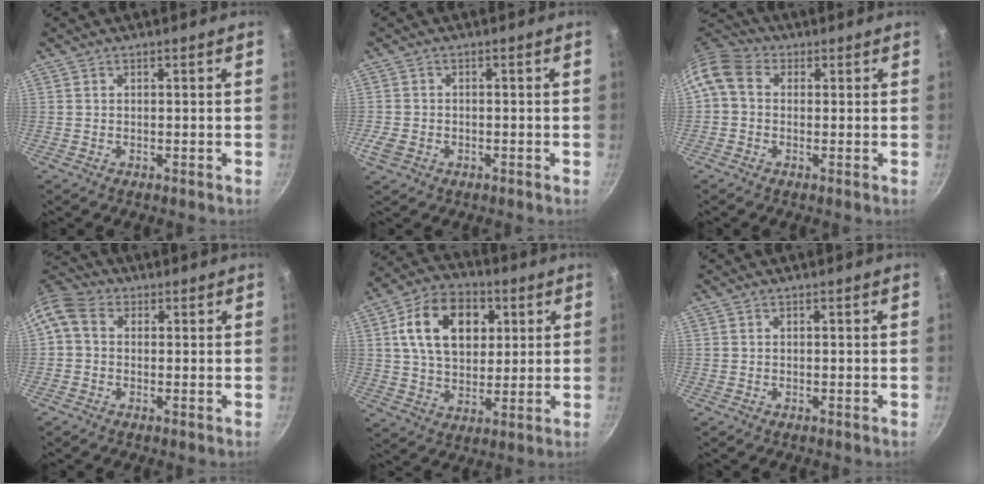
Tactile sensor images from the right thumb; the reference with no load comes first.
{"total": 3.5, "force": [-1.4, 2.6, 1.9], "torque": [-0.040, 0.005, -0.025]}
{"total": 7.7, "force": [0.7, 6.1, 4.6], "torque": [-0.089, 0.021, -0.007]}
{"total": 6.1, "force": [0.6, 4.8, 3.7], "torque": [-0.078, 0.017, -0.004]}
{"total": 16.4, "force": [4.8, 11.2, 11.1], "torque": [-0.155, 0.003, 0.072]}
{"total": 0.0}